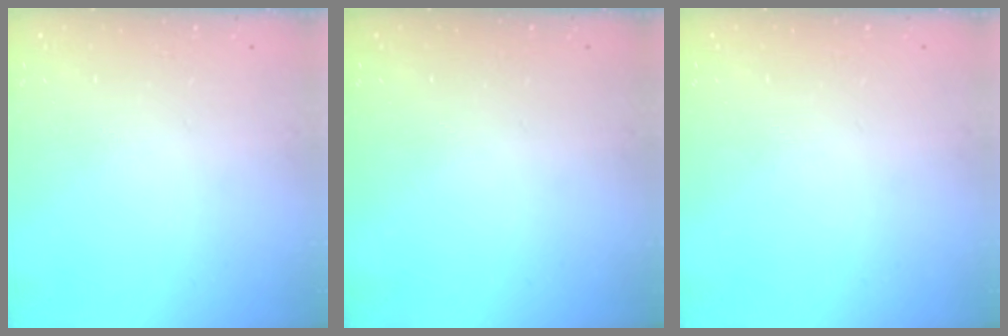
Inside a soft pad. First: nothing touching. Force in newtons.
{"total": 0.0}
{"total": 0.0}